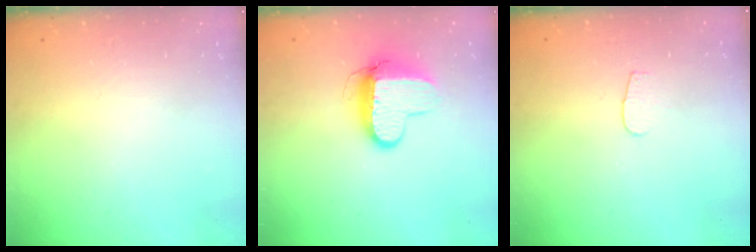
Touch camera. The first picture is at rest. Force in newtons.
{"total": 9.9, "press": 9.9, "slide": 0.9}
{"total": 2.8, "press": 2.8, "slide": 0.2}